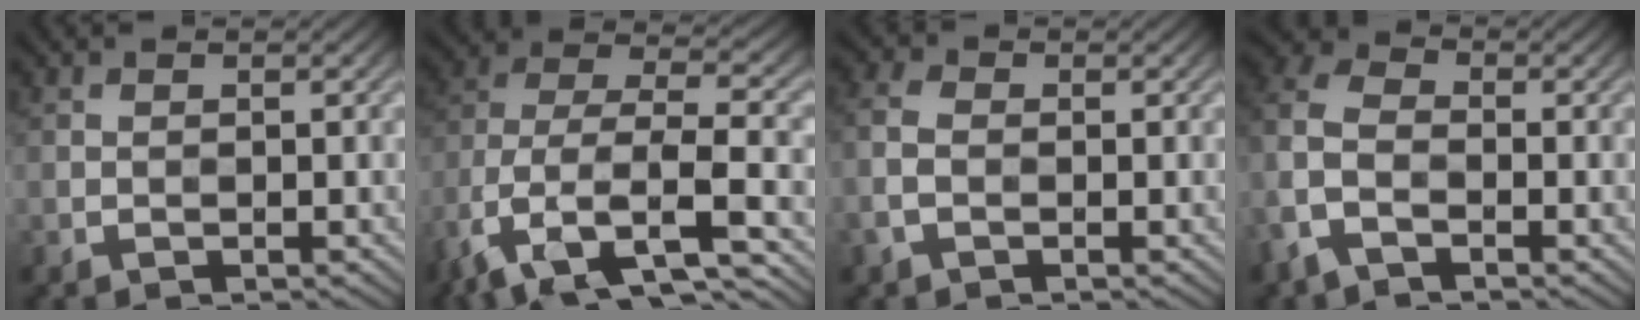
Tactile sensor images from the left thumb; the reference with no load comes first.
{"total": 14.7, "force": [-6.8, 8.0, 10.3], "torque": [-0.261, -0.022, -0.099]}
{"total": 3.1, "force": [-1.0, 2.0, 2.1], "torque": [-0.062, 0.003, -0.030]}
{"total": 7.0, "force": [-2.8, 4.3, 4.8], "torque": [-0.130, 0.001, -0.073]}